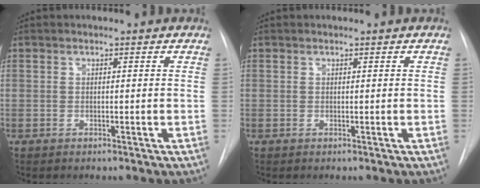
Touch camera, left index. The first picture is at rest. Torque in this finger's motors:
{"motor_torque": [-0.05, 0.05, 0.00, 0.00]}